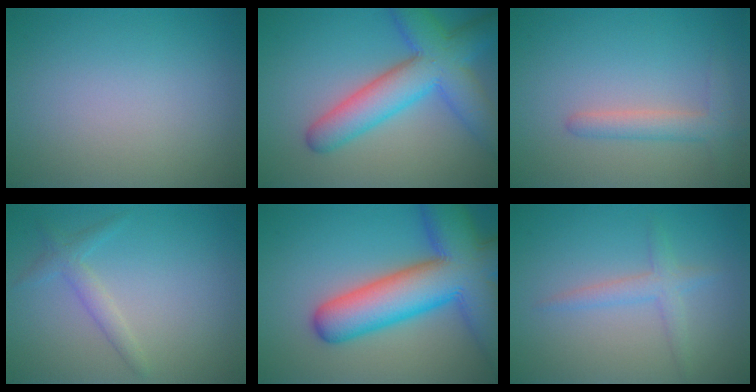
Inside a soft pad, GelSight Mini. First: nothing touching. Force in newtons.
{"total": 7.8, "press": 7.8, "slide": 0.3}
{"total": 2.4, "press": 2.4, "slide": 0.3}
{"total": 1.7, "press": 1.7, "slide": 0.1}
{"total": 13.1, "press": 13.1, "slide": 0.7}
{"total": 2.0, "press": 2.0, "slide": 0.1}